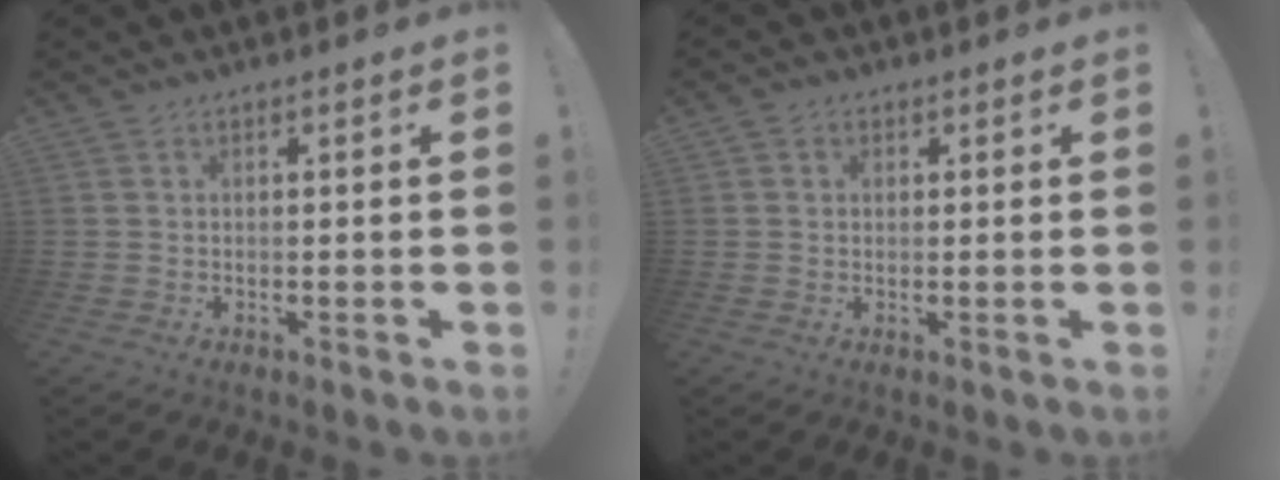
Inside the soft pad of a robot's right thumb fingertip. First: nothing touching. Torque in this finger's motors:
{"motor_torque": [0.09, -0.40, 0.00, 0.05, -0.01]}